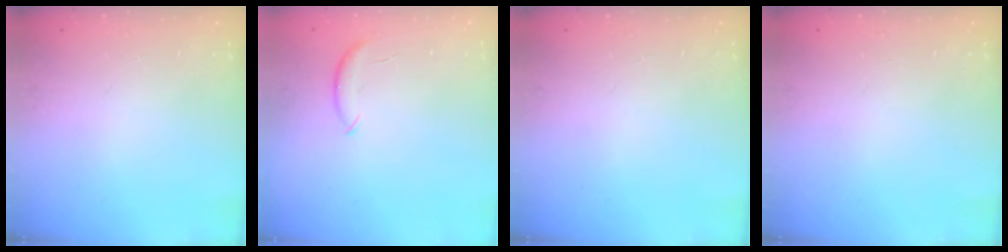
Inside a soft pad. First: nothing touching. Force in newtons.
{"total": 7.1, "press": 7.0, "slide": 1.0}
{"total": 0.0}
{"total": 0.0}